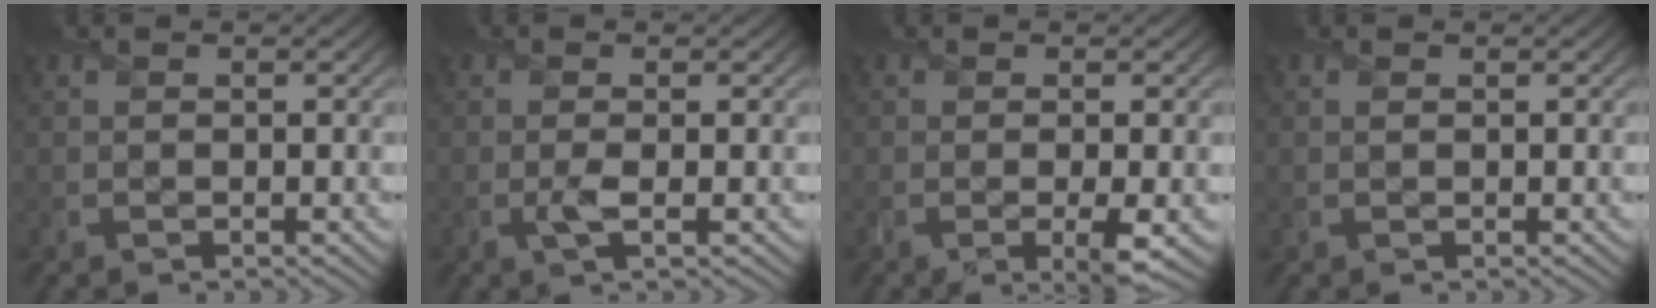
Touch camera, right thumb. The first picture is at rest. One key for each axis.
{"total": 1.0, "fx": -0.2, "fy": 0.2, "fz": 1.0, "tx": -0.018, "ty": -0.001, "tz": -0.007}
{"total": 2.9, "fx": -0.8, "fy": 0.5, "fz": 2.7, "tx": -0.050, "ty": -0.007, "tz": -0.015}
{"total": 0.0}